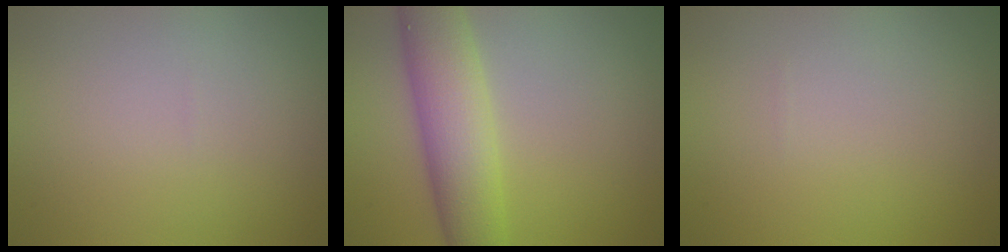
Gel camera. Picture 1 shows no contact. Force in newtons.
{"total": 6.9, "press": 6.9, "slide": 0.2}
{"total": 0.0}